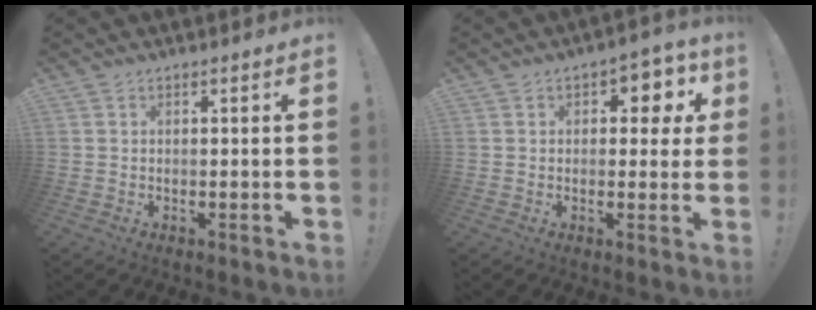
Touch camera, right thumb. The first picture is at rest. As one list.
[{"total": 5.7, "force": [2.2, 3.7, 3.7], "torque": [-0.035, -0.011, 0.032]}]